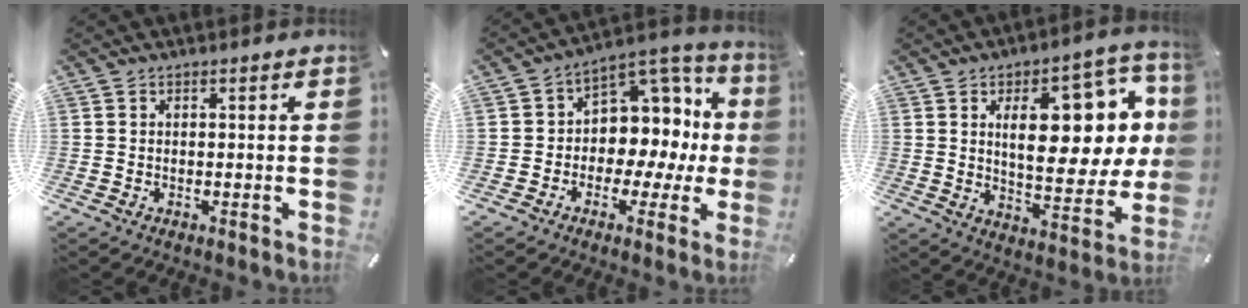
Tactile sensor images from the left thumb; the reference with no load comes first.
{"total": 10.4, "force": [1.3, 9.2, 4.8], "torque": [-0.049, -0.038, 0.030]}
{"total": 20.7, "force": [6.2, 10.0, 17.1], "torque": [-0.239, -0.023, 0.096]}